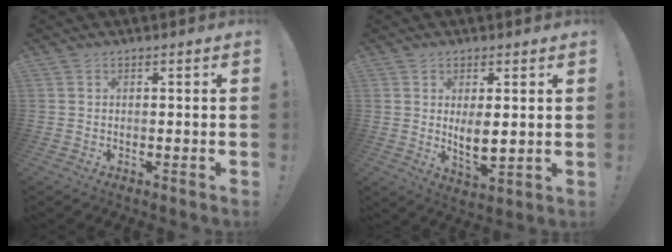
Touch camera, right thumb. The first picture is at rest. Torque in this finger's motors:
{"motor_torque": [-0.25, 0.49, 0.00, 0.07, 0.07]}